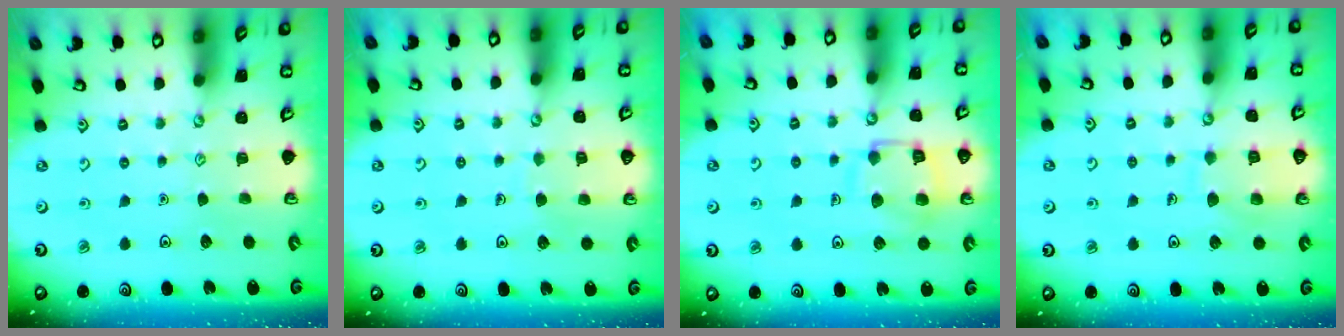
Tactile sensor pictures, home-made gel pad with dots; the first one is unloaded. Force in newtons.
{"total": 4.3, "press": 4.3, "slide": 0.4}
{"total": 12.8, "press": 12.7, "slide": 1.3}
{"total": 7.5, "press": 7.5, "slide": 0.7}